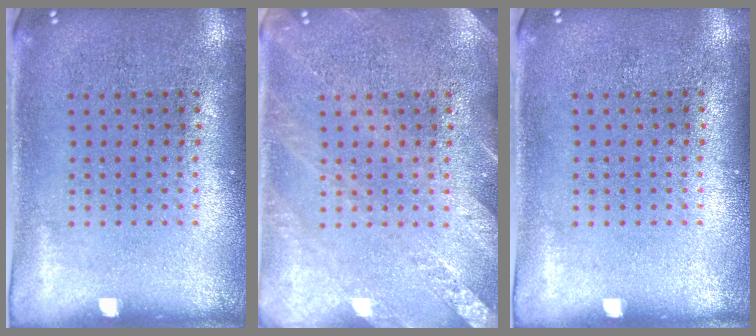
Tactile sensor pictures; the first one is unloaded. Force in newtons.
{"total": 2.6, "press": 2.6, "slide": 0.2}
{"total": 0.0}